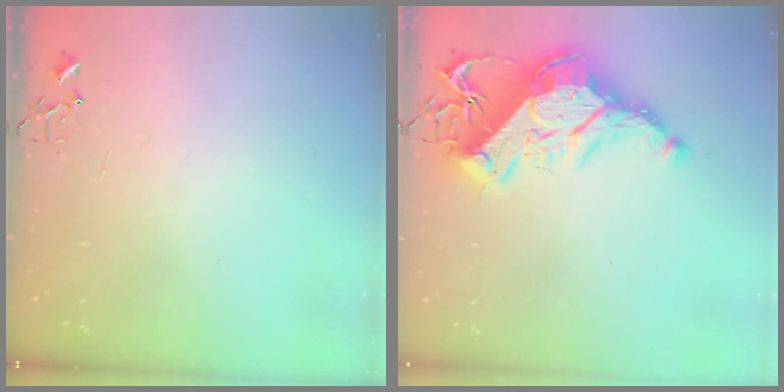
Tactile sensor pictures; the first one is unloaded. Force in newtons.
{"total": 21.4, "press": 21.2, "slide": 2.9}